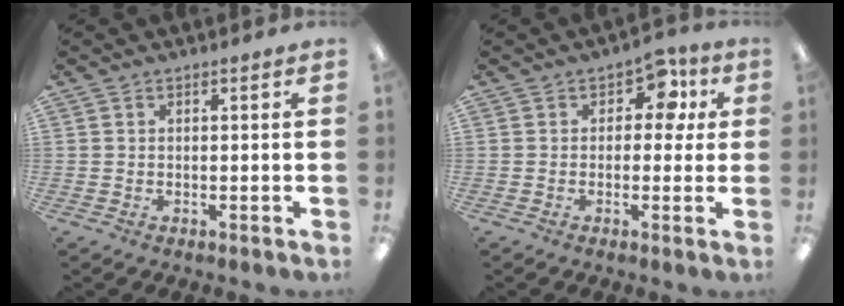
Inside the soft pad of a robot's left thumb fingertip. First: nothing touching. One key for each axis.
{"total": 7.5, "fx": 2.5, "fy": 4.9, "fz": 5.1, "tx": -0.058, "ty": -0.002, "tz": 0.036}